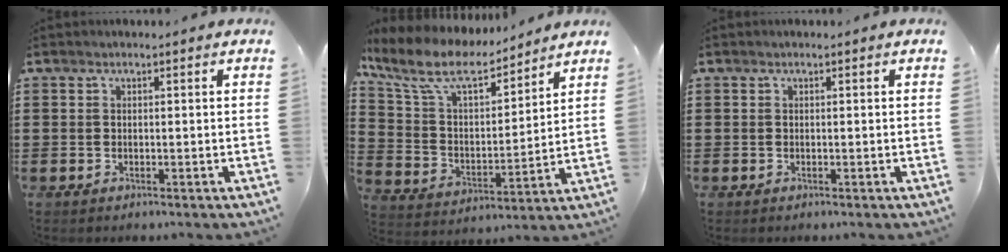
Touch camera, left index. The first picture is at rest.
{"total": 9.7, "force": [7.7, 3.0, 5.0], "torque": [-0.132, -0.041, 0.132]}
{"total": 0.0}